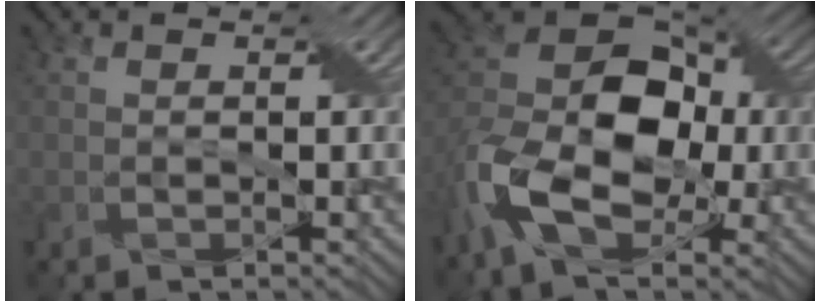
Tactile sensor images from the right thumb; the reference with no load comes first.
{"total": 14.4, "force": [-4.4, 8.8, 10.5], "torque": [-0.227, -0.016, -0.097]}